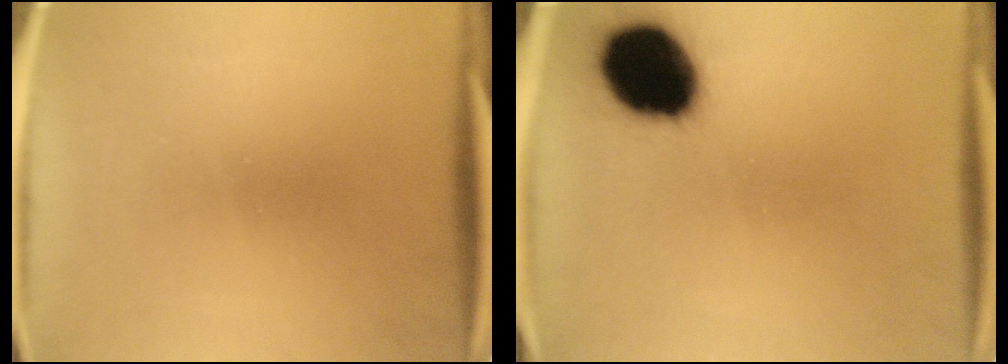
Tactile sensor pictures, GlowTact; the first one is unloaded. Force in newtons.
{"total": 18.1}